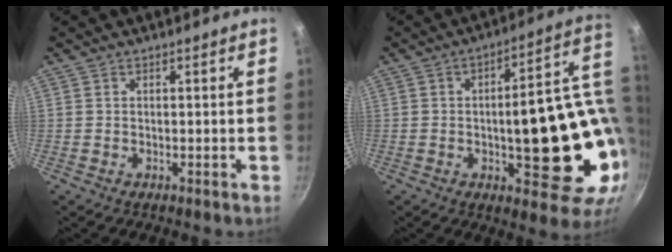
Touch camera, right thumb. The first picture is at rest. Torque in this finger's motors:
{"motor_torque": [2.46, 2.55, 2.03, -0.46, 0.15]}